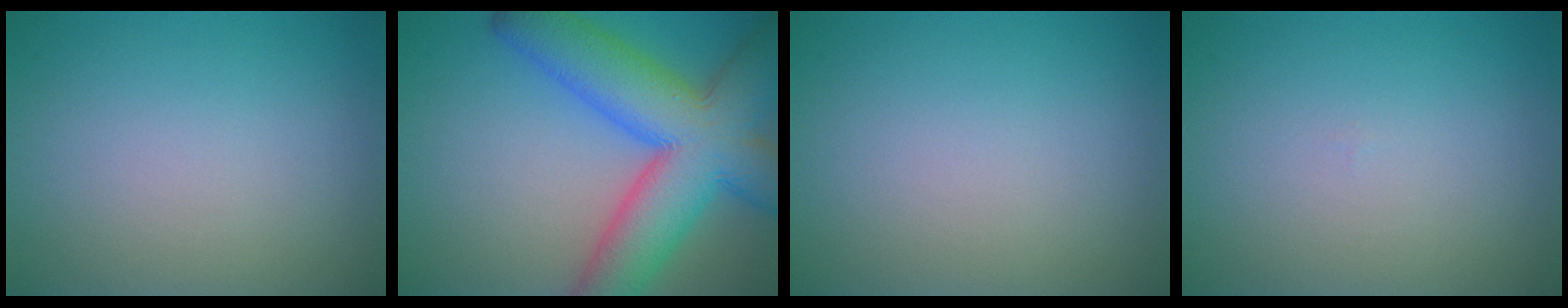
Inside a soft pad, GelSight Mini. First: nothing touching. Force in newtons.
{"total": 12.3, "press": 12.3, "slide": 0.7}
{"total": 0.0}
{"total": 0.0}